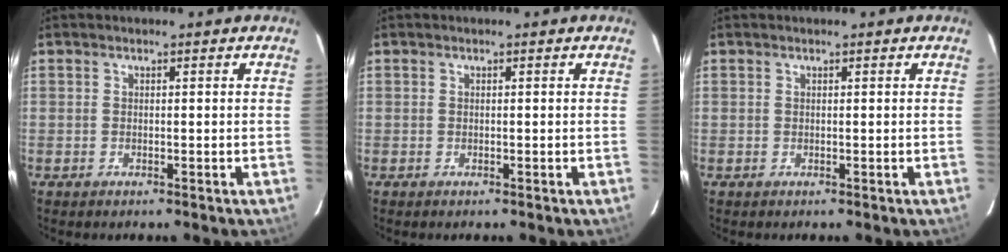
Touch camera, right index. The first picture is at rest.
{"total": 0.0}
{"total": 0.0}